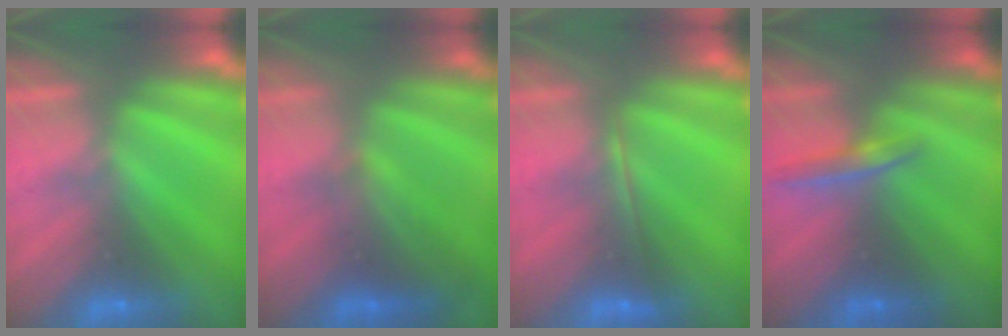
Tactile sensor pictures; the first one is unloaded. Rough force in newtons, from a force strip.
{"total": 2.1}
{"total": 1.8}
{"total": 1.7}